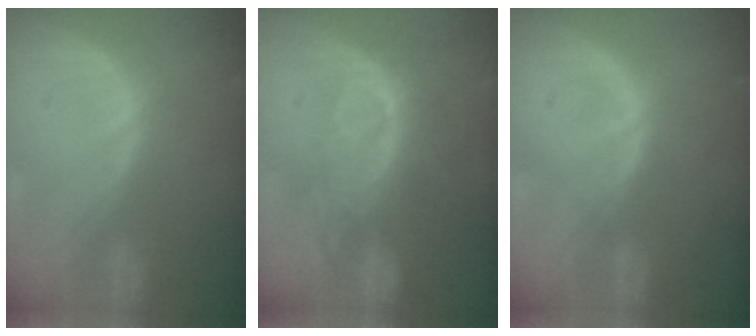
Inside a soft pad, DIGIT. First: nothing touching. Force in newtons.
{"total": 9.3, "press": 8.2, "slide": 4.4}
{"total": 0.9, "press": 0.9, "slide": 0.2}